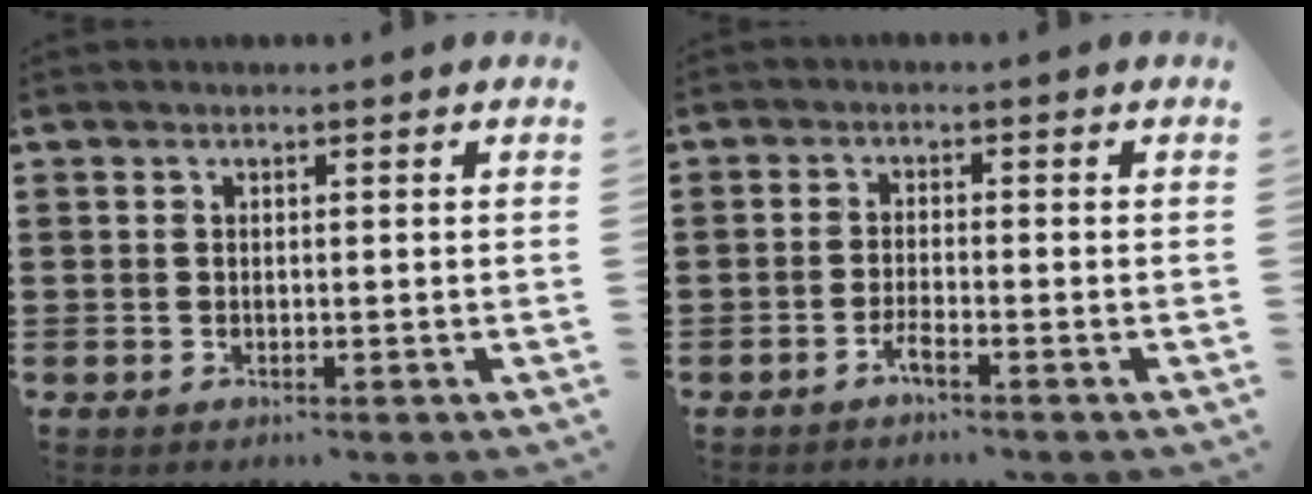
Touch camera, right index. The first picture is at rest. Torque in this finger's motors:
{"motor_torque": [2.14, 0.00, 0.06, -0.03]}